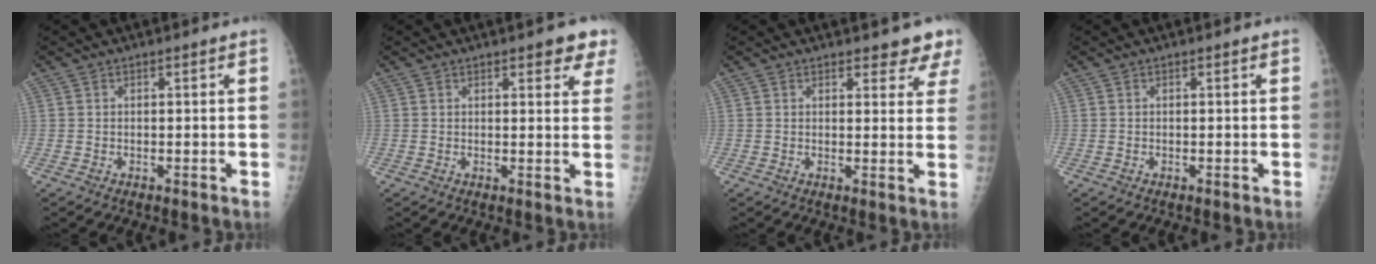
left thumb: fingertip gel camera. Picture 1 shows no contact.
{"total": 5.1, "force": [3.4, 1.9, 3.4], "torque": [-0.010, -0.010, 0.031]}
{"total": 5.4, "force": [4.7, 2.0, 1.5], "torque": [0.016, -0.025, 0.040]}
{"total": 0.0}